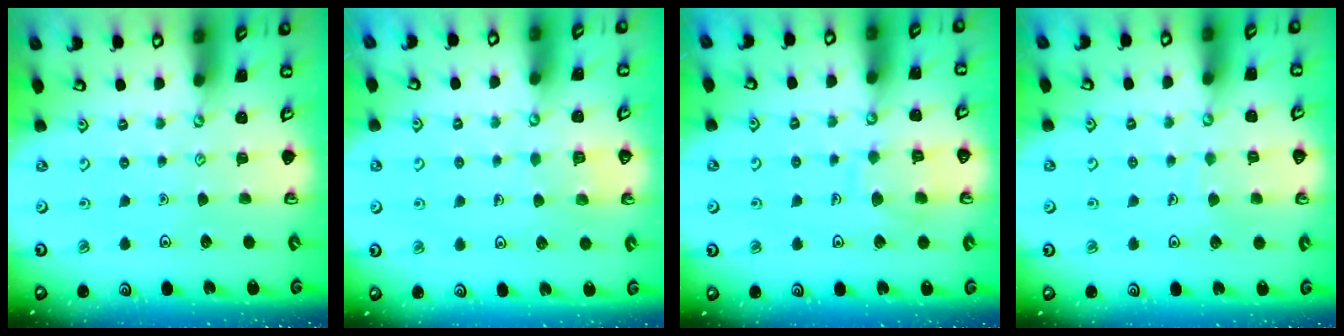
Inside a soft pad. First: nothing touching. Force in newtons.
{"total": 2.9, "press": 2.9, "slide": 0.2}
{"total": 8.0, "press": 8.0, "slide": 0.8}
{"total": 4.0, "press": 4.0, "slide": 0.4}